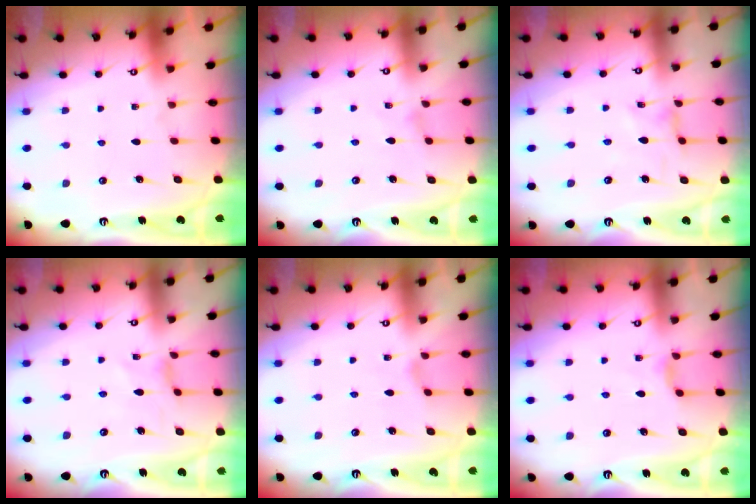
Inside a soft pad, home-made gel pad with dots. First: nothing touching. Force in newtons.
{"total": 0.5, "press": 0.5, "slide": 0.1}
{"total": 0.0}
{"total": 1.6, "press": 1.5, "slide": 0.4}
{"total": 0.8, "press": 0.7, "slide": 0.3}
{"total": 2.7, "press": 2.6, "slide": 0.5}